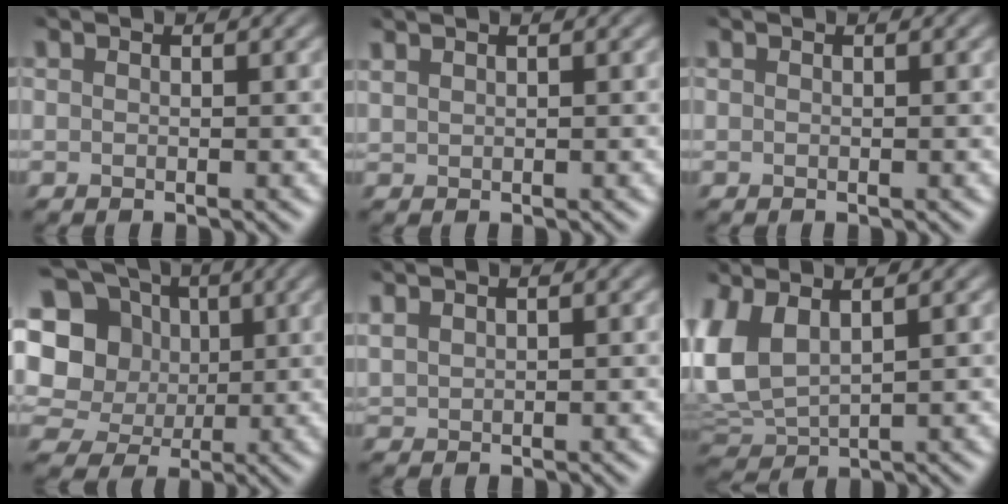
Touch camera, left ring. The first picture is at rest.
{"total": 1.1, "force": [0.8, 0.3, 0.6], "torque": [-0.006, 0.007, 0.012]}
{"total": 0.0}
{"total": 10.6, "force": [1.4, 9.5, 4.6], "torque": [-0.115, 0.035, -0.003]}
{"total": 1.9, "force": [1.4, 0.6, 1.1], "torque": [-0.010, 0.011, 0.015]}
{"total": 6.9, "force": [1.5, 3.7, 5.6], "torque": [-0.154, 0.006, 0.034]}